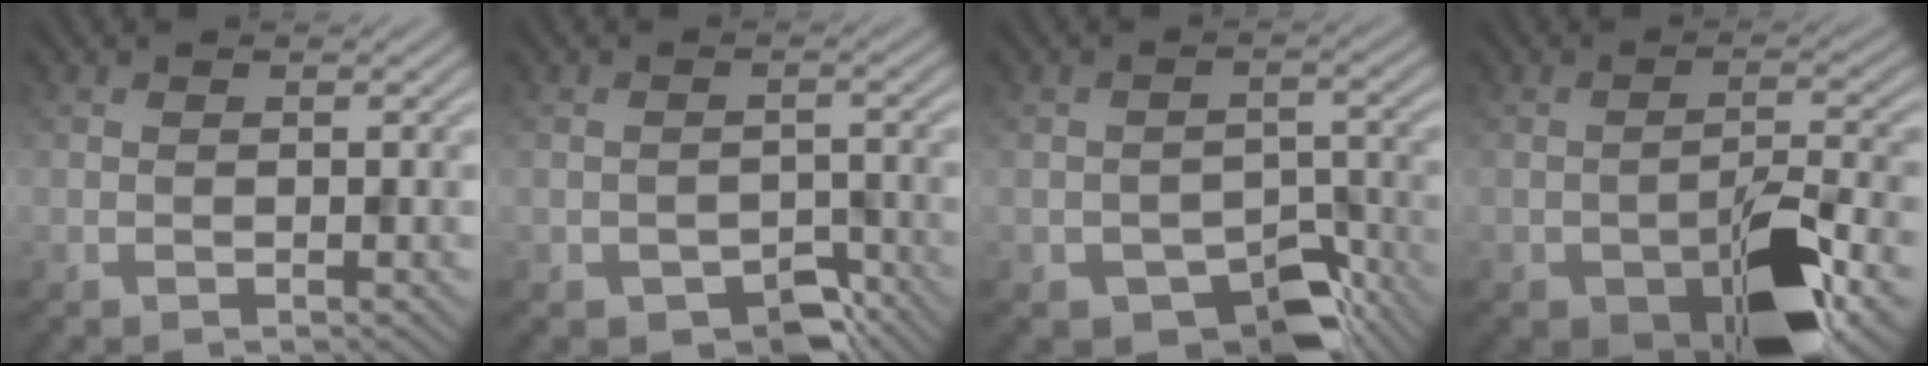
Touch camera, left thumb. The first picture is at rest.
{"total": 4.0, "force": [-2.6, 2.3, 2.1], "torque": [-0.031, -0.007, -0.040]}
{"total": 7.1, "force": [-4.6, 3.8, 3.9], "torque": [-0.050, -0.013, -0.073]}
{"total": 9.8, "force": [-4.5, 4.1, 7.7], "torque": [-0.131, -0.012, -0.063]}